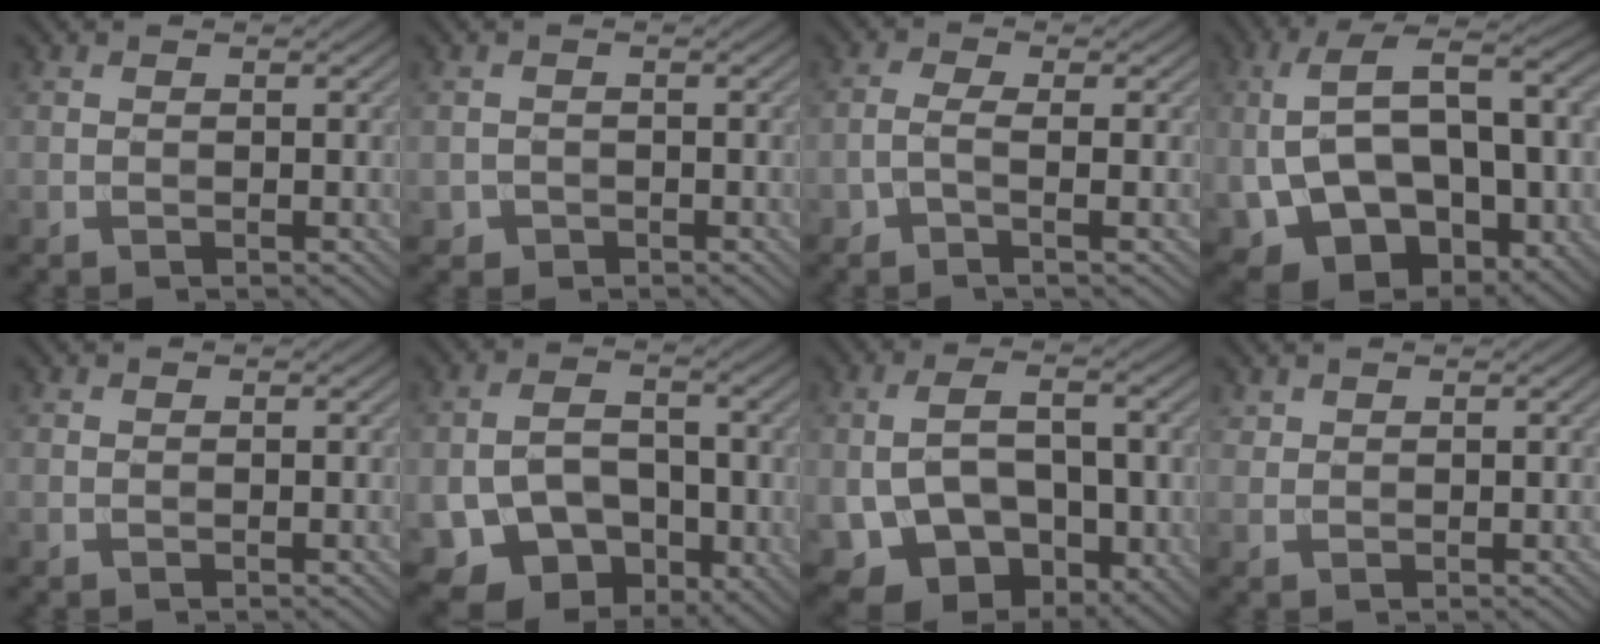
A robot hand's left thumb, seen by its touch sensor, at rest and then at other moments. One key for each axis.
{"total": 1.3, "fx": -0.7, "fy": 1.1, "fz": 0.2, "tx": 0.002, "ty": -0.005, "tz": -0.014}
{"total": 2.6, "fx": -0.8, "fy": 0.7, "fz": 2.4, "tx": -0.050, "ty": 0.002, "tz": -0.022}
{"total": 16.8, "fx": -0.3, "fy": 10.0, "fz": 13.5, "tx": -0.274, "ty": -0.018, "tz": 0.021}
{"total": 0.0}
{"total": 10.0, "fx": -3.4, "fy": 7.2, "fz": 6.1, "tx": -0.107, "ty": -0.021, "tz": -0.061}
{"total": 12.5, "fx": -2.1, "fy": 8.0, "fz": 9.3, "tx": -0.193, "ty": -0.023, "tz": -0.015}
{"total": 1.2, "fx": 1.0, "fy": 0.5, "fz": 0.3, "tx": -0.012, "ty": 0.000, "tz": 0.026}